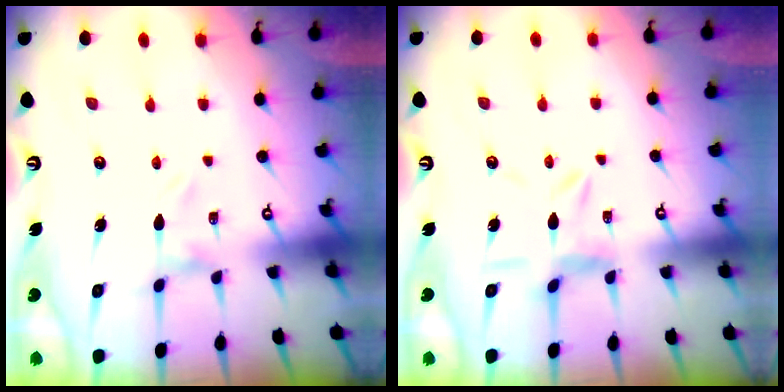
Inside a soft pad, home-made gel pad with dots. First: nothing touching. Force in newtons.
{"total": 6.3, "press": 6.3, "slide": 0.7}